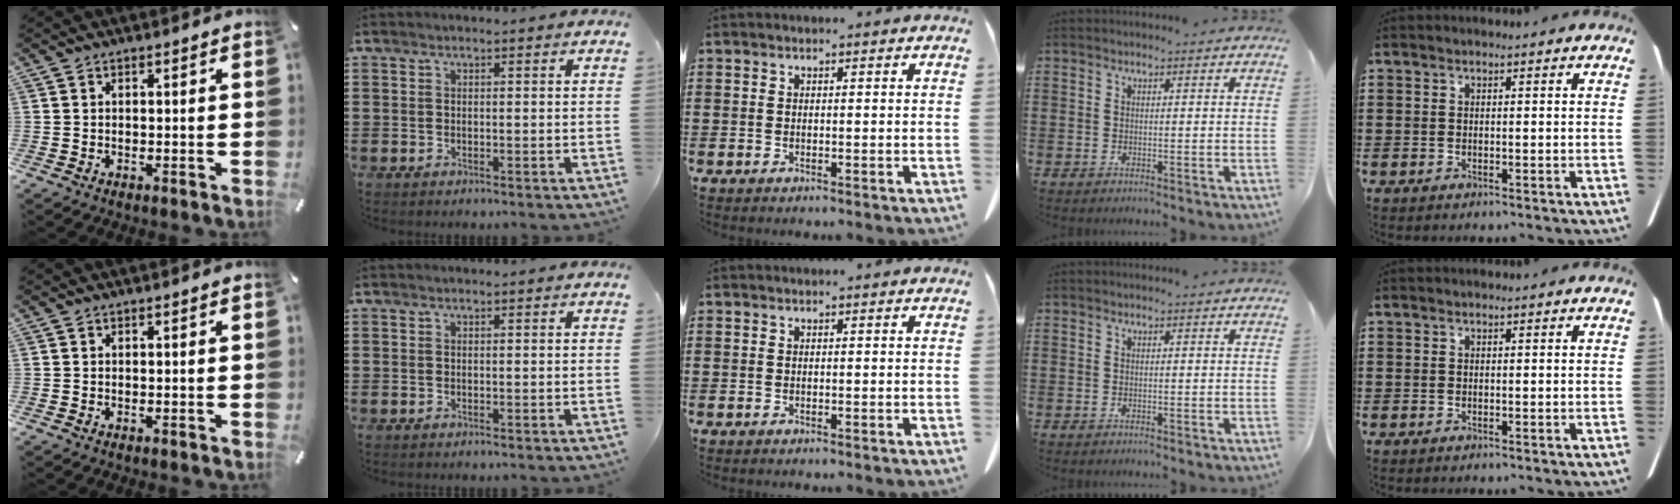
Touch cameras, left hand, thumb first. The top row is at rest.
{}